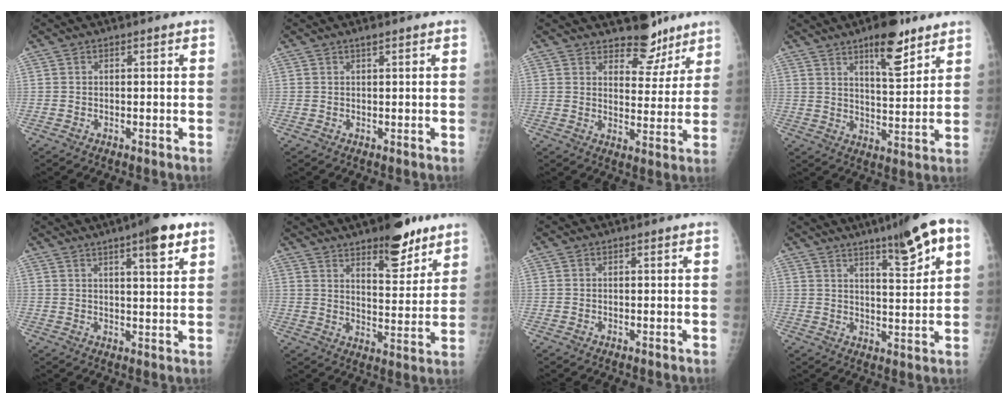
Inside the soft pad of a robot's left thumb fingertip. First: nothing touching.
{"total": 0.8, "force": [0.6, 0.1, 0.5], "torque": [-0.009, -0.001, 0.011]}
{"total": 8.0, "force": [6.6, 4.0, 2.2], "torque": [0.005, -0.050, 0.100]}
{"total": 10.8, "force": [7.0, 3.6, 7.4], "torque": [-0.092, -0.044, 0.108]}
{"total": 8.4, "force": [4.8, 1.6, 6.8], "torque": [-0.086, -0.020, 0.064]}
{"total": 13.6, "force": [9.4, 4.9, 8.5], "torque": [-0.086, -0.060, 0.141]}
{"total": 0.0}
{"total": 11.5, "force": [6.0, 2.2, 9.5], "torque": [-0.125, -0.016, 0.087]}